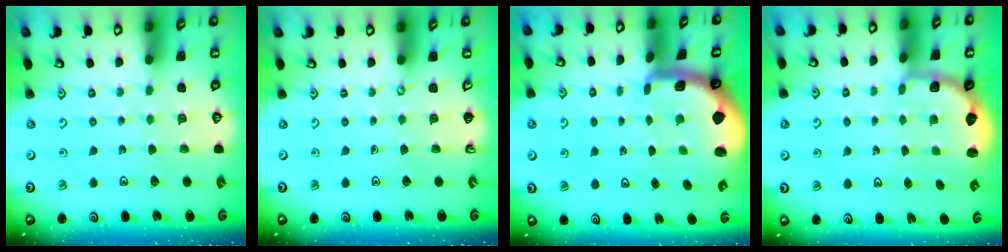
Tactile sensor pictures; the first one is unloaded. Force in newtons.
{"total": 0.0}
{"total": 1.8, "press": 1.7, "slide": 0.4}
{"total": 2.8, "press": 2.3, "slide": 1.5}